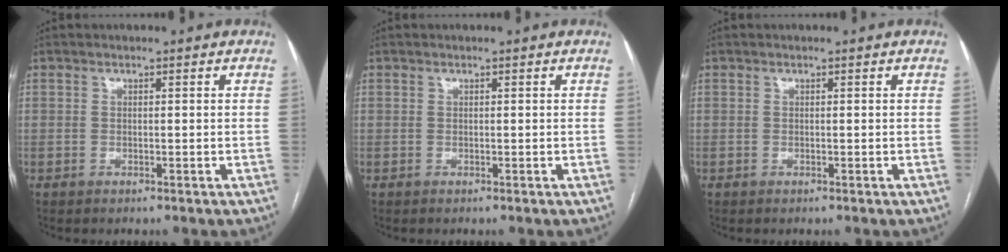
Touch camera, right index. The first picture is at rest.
{"total": 0.0}
{"total": 0.0}